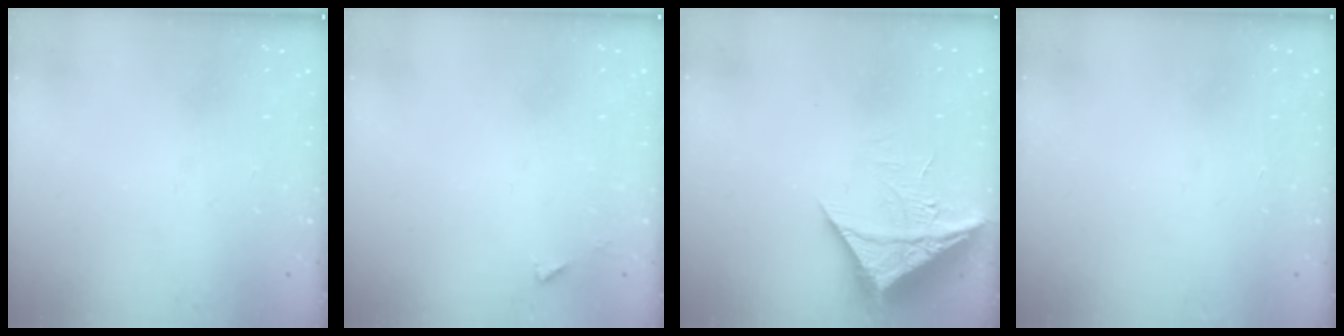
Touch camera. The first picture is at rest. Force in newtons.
{"total": 3.5, "press": 3.5, "slide": 0.3}
{"total": 10.3, "press": 10.3, "slide": 1.1}
{"total": 1.6, "press": 1.6, "slide": 0.1}